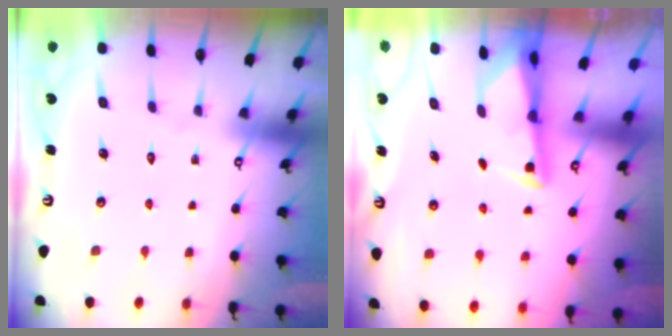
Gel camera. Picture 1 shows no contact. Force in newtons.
{"total": 2.4, "press": 2.3, "slide": 0.5}